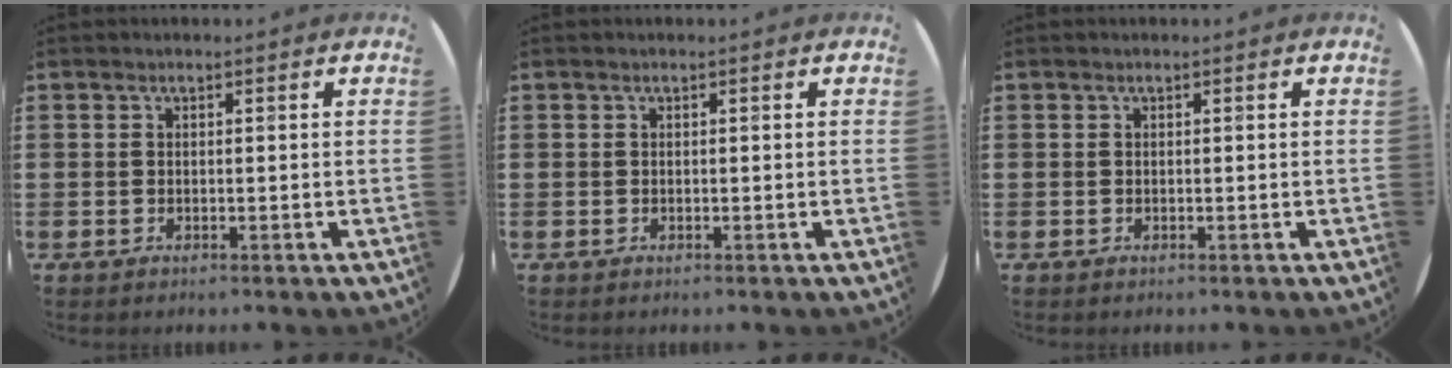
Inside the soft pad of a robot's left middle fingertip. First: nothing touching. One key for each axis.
{"total": 0.0}
{"total": 0.0}